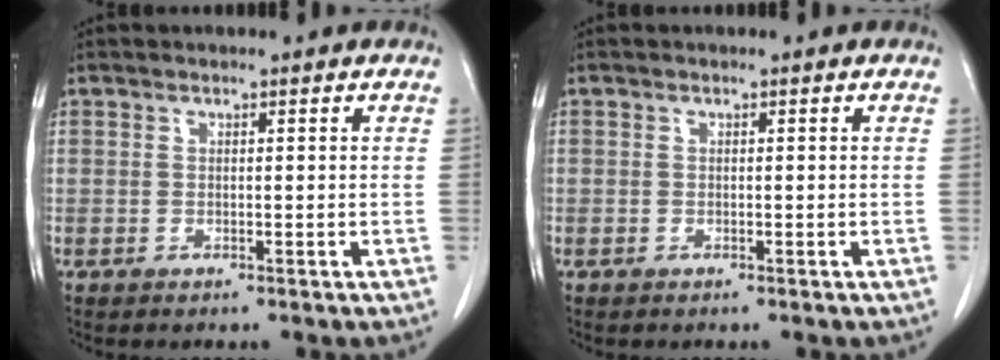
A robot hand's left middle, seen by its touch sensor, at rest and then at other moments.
{"total": 0.0}